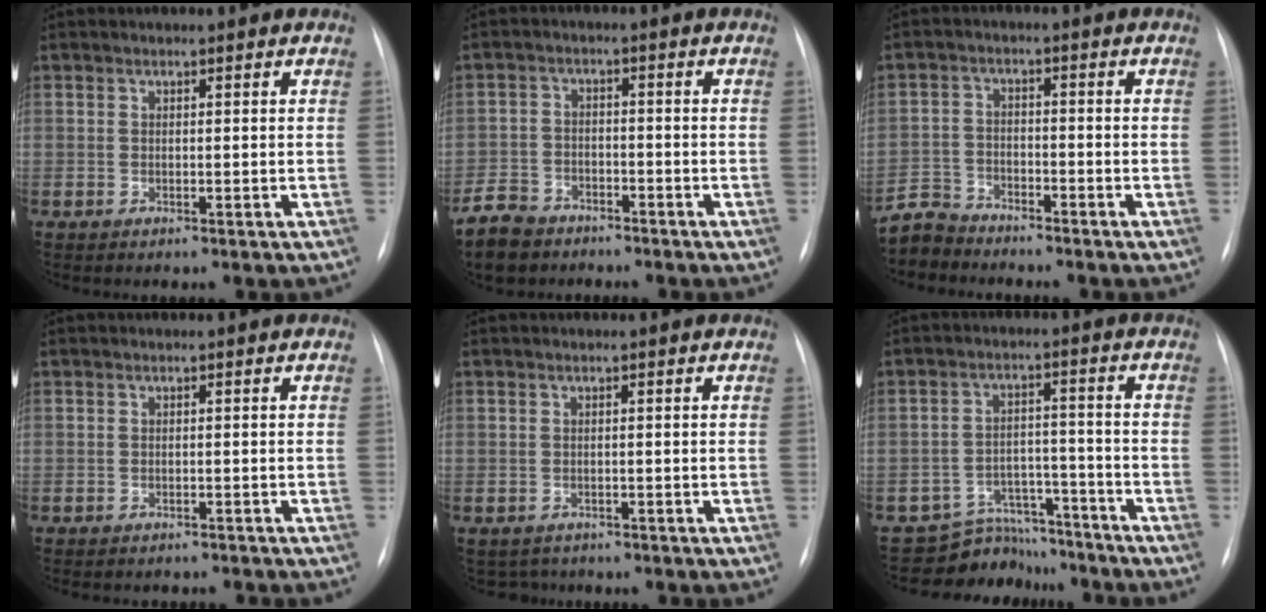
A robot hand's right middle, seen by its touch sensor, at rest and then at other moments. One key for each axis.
{"total": 6.5, "fx": -5.2, "fy": 3.5, "fz": 1.6, "tx": -0.044, "ty": -0.008, "tz": -0.098}
{"total": 4.8, "fx": -4.6, "fy": 1.0, "fz": -0.8, "tx": 0.016, "ty": -0.006, "tz": -0.092}
{"total": 5.2, "fx": -4.8, "fy": 1.5, "fz": 1.4, "tx": -0.012, "ty": 0.000, "tz": -0.054}
{"total": 2.7, "fx": -2.2, "fy": 1.5, "fz": -0.3, "tx": 0.001, "ty": 0.003, "tz": -0.031}
{"total": 8.3, "fx": -7.6, "fy": 3.2, "fz": -1.0, "tx": 0.023, "ty": 0.044, "tz": -0.118}